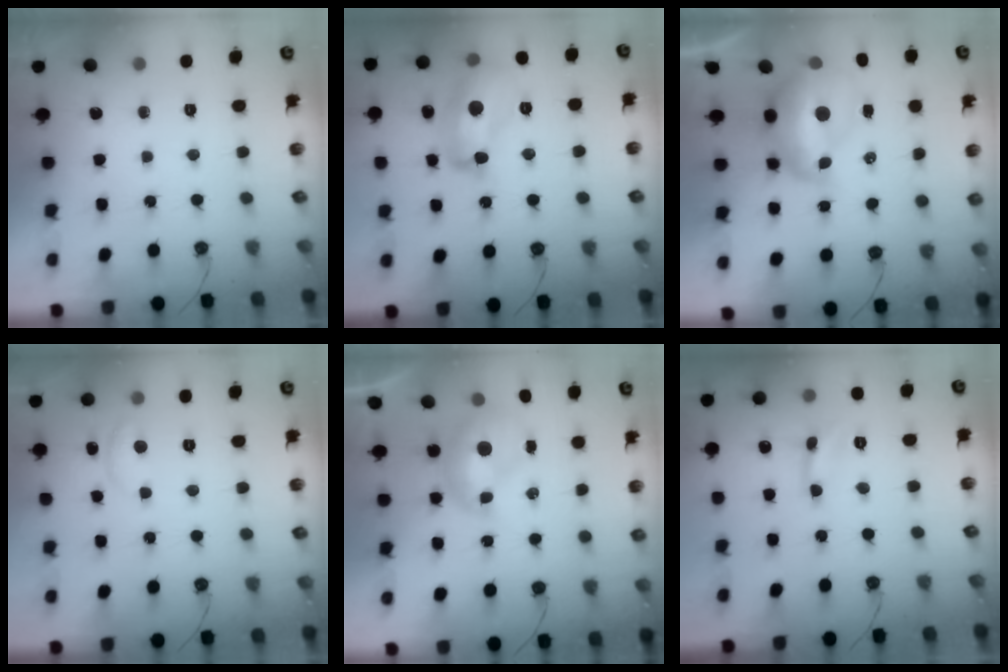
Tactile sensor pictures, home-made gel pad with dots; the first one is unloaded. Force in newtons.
{"total": 12.0, "press": 12.0, "slide": 0.8}
{"total": 6.7, "press": 6.6, "slide": 1.4}
{"total": 0.6, "press": 0.1, "slide": 0.6}
{"total": 1.1, "press": 1.1, "slide": 0.2}
{"total": 0.0}